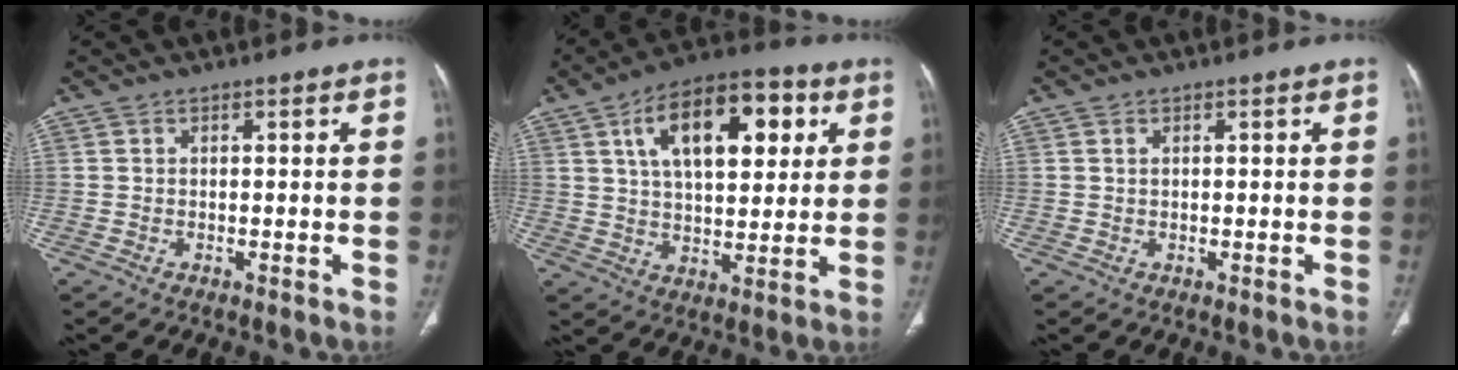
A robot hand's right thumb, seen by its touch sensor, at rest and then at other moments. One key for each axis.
{"total": 18.0, "fx": 6.5, "fy": 9.1, "fz": 14.1, "tx": -0.187, "ty": -0.001, "tz": 0.102}
{"total": 0.6, "fx": 0.3, "fy": 0.3, "fz": 0.4, "tx": -0.009, "ty": 0.002, "tz": 0.007}